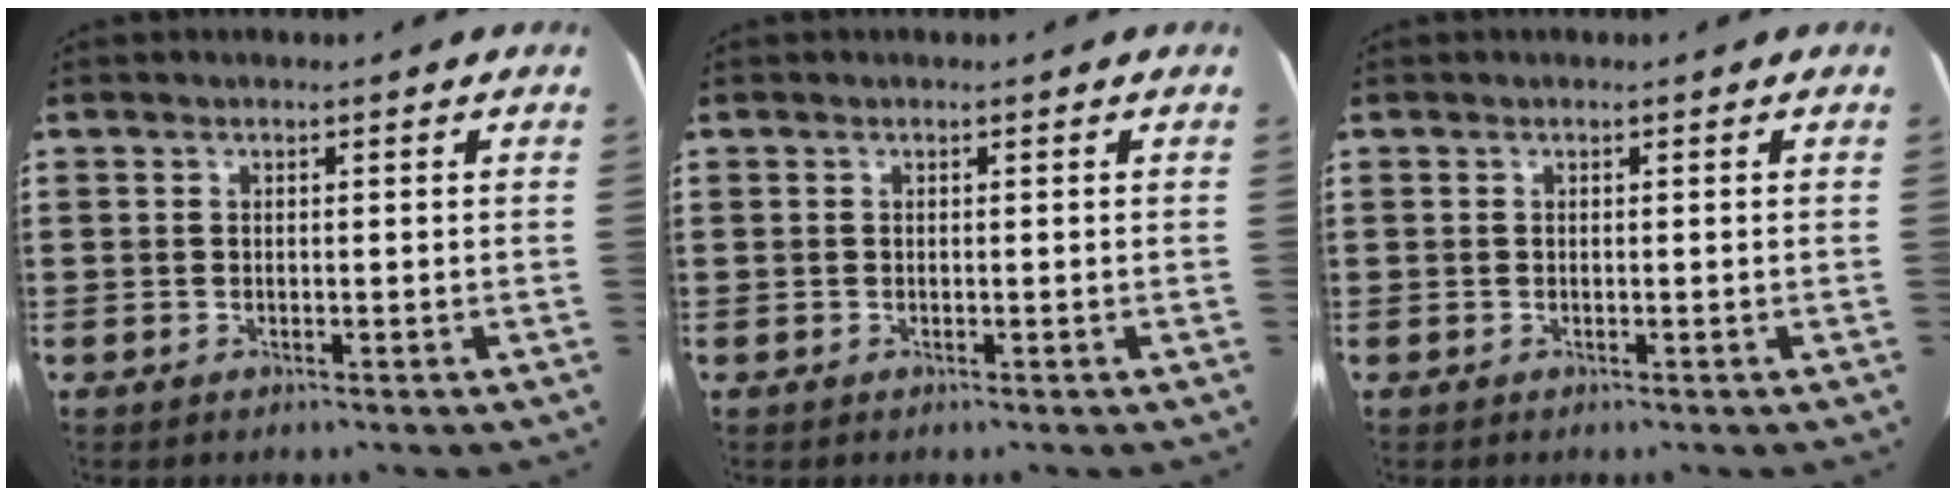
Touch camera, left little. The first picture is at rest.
{"total": 0.0}
{"total": 0.0}